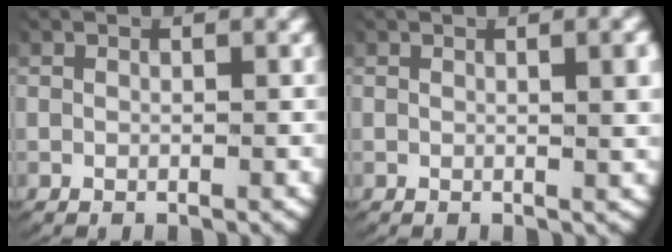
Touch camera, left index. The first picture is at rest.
{"total": 1.7, "force": [0.6, 0.0, 1.5], "torque": [-0.019, -0.003, 0.012]}